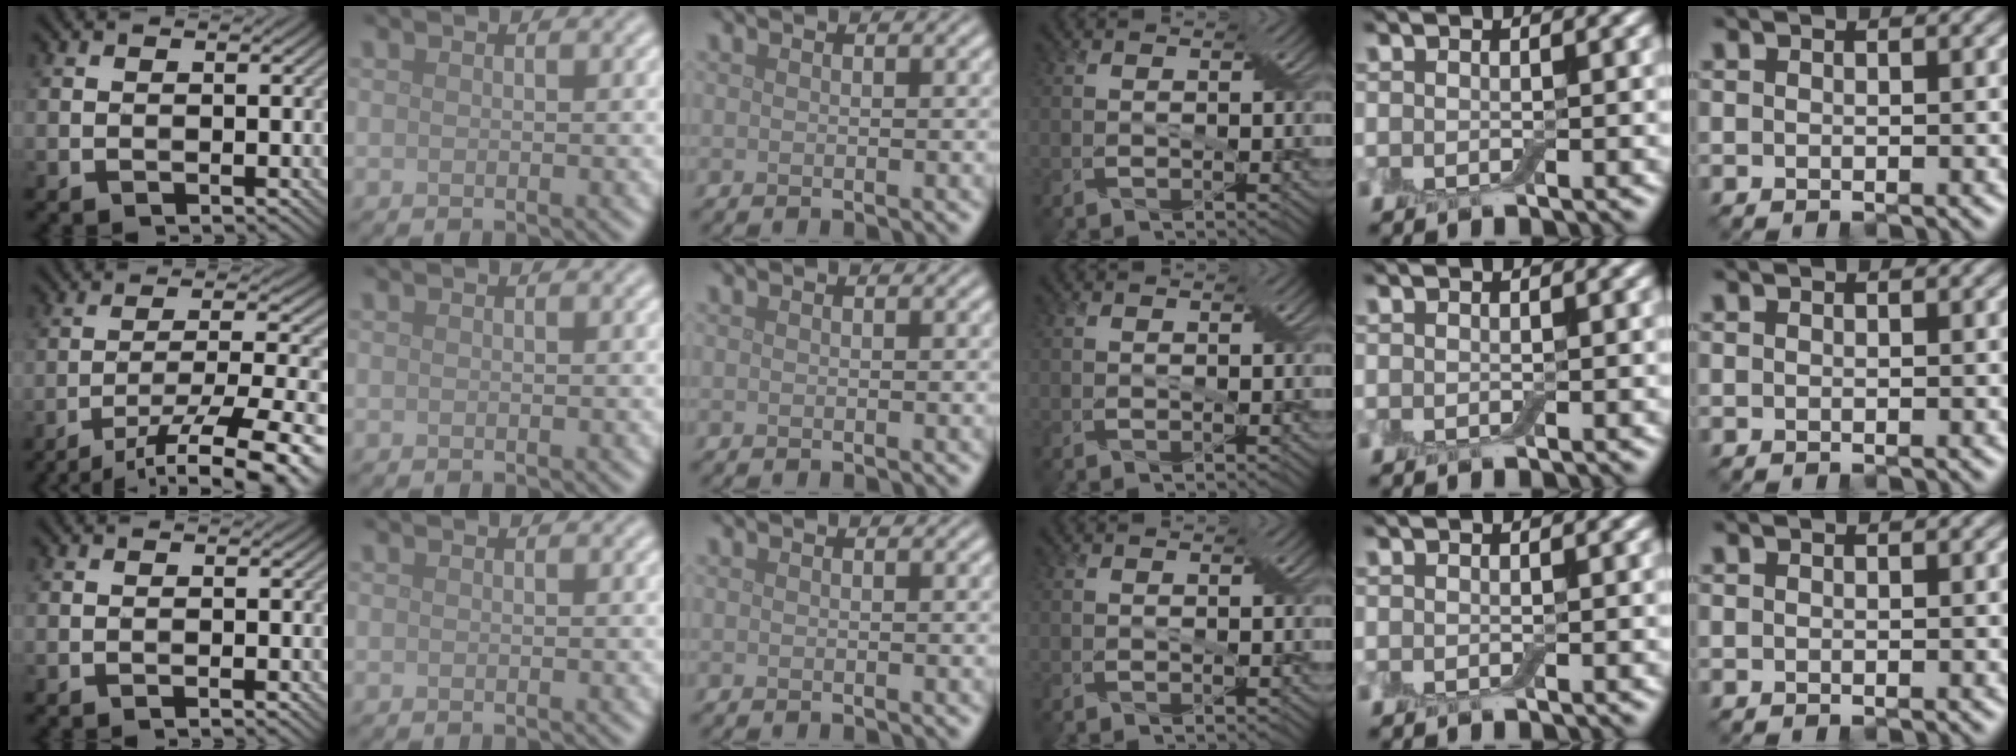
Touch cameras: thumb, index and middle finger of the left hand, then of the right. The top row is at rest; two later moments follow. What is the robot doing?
{"motion": "pour", "object": "bottle"}